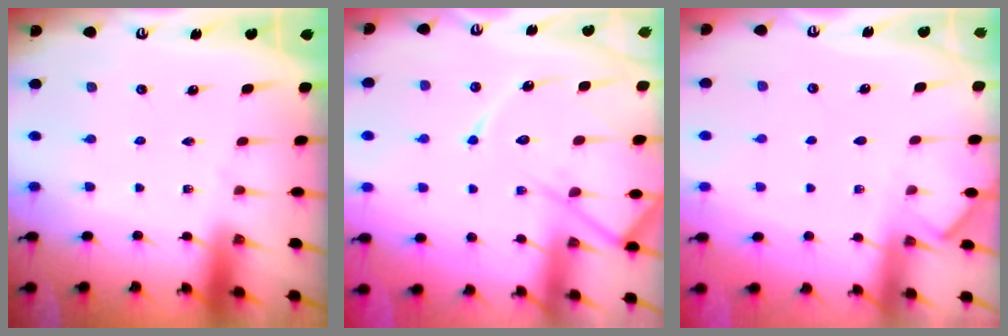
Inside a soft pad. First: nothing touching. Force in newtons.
{"total": 12.4, "press": 12.3, "slide": 1.3}
{"total": 3.4, "press": 3.4, "slide": 0.5}